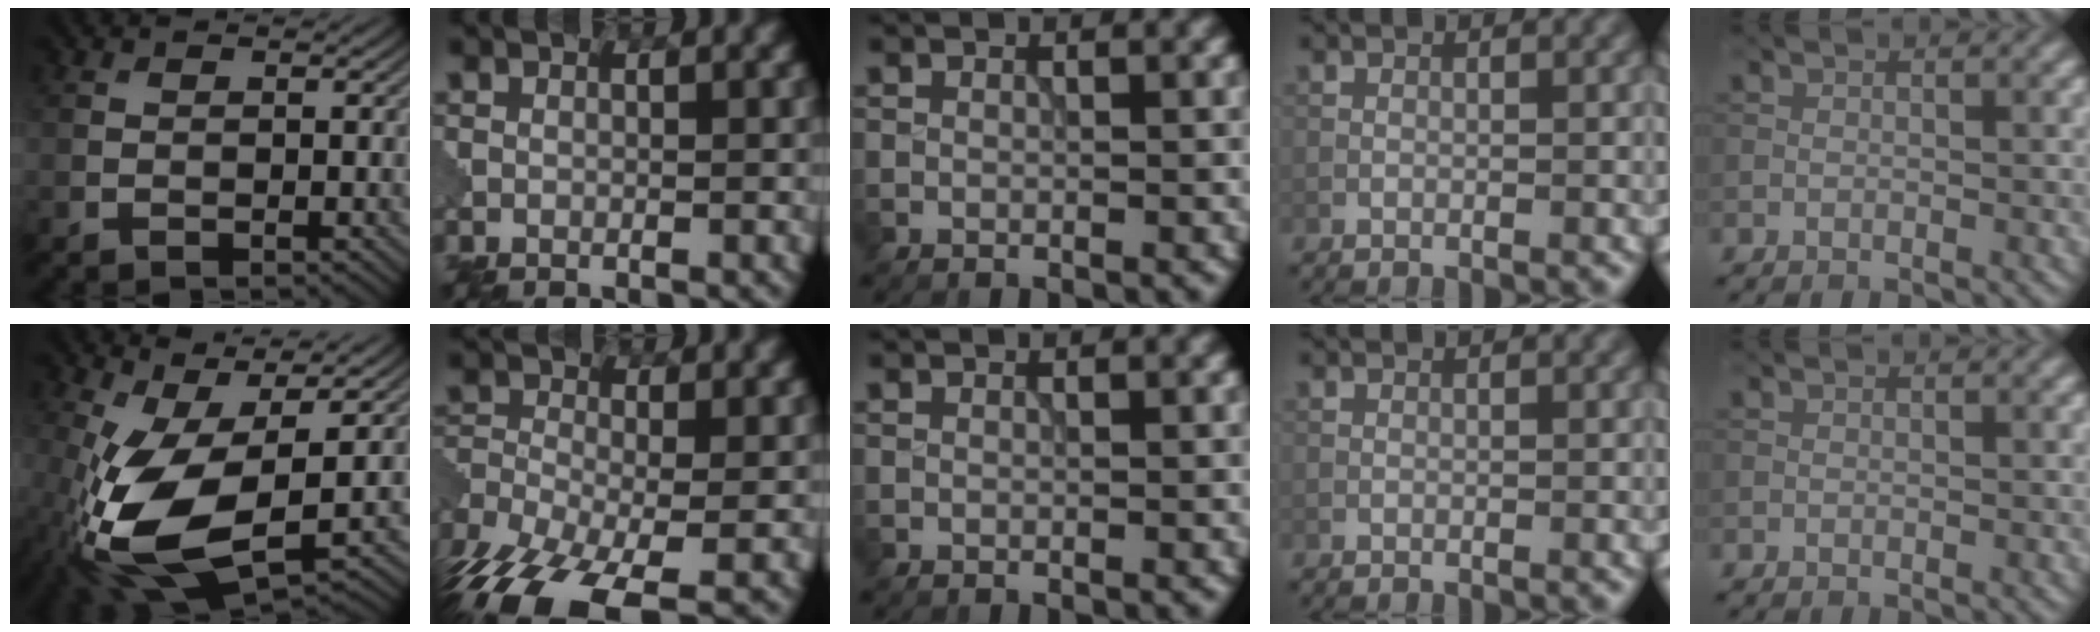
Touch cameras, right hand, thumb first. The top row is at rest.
{"thumb": {"total": 14.5, "force": [-2.7, 6.6, 12.7], "torque": [-0.290, -0.019, -0.045]}, "index": {"total": 11.1, "force": [-8.3, 3.3, 6.6], "torque": [-0.144, -0.023, -0.142]}}